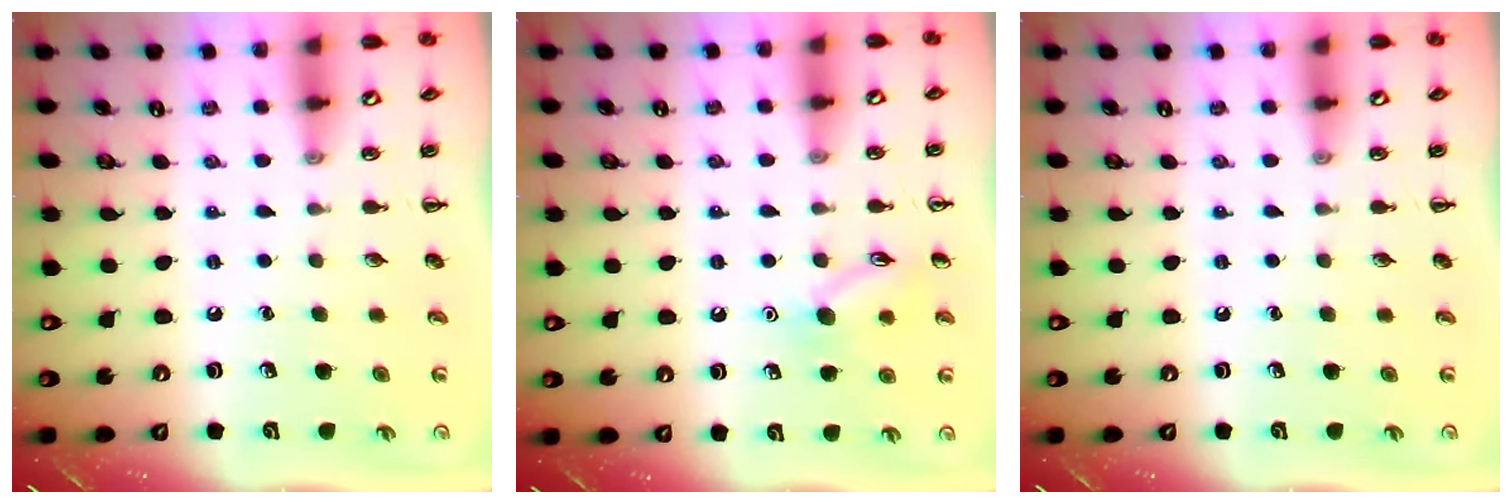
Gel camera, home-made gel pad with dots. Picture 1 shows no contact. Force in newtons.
{"total": 9.6, "press": 9.5, "slide": 0.6}
{"total": 0.0}